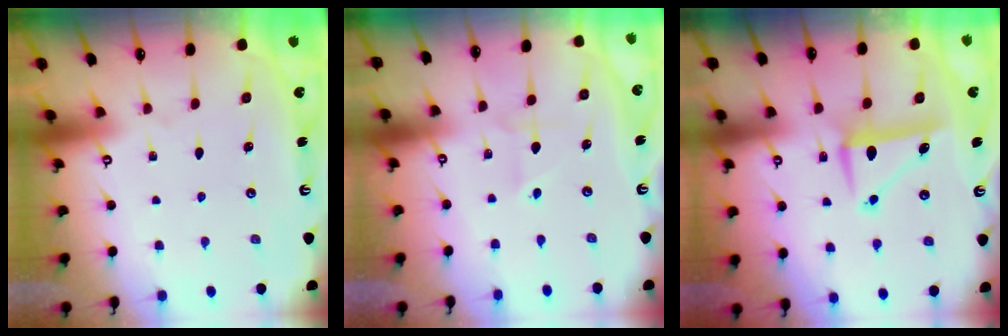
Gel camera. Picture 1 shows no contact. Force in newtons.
{"total": 2.1, "press": 2.0, "slide": 0.9}
{"total": 7.6, "press": 7.5, "slide": 1.1}